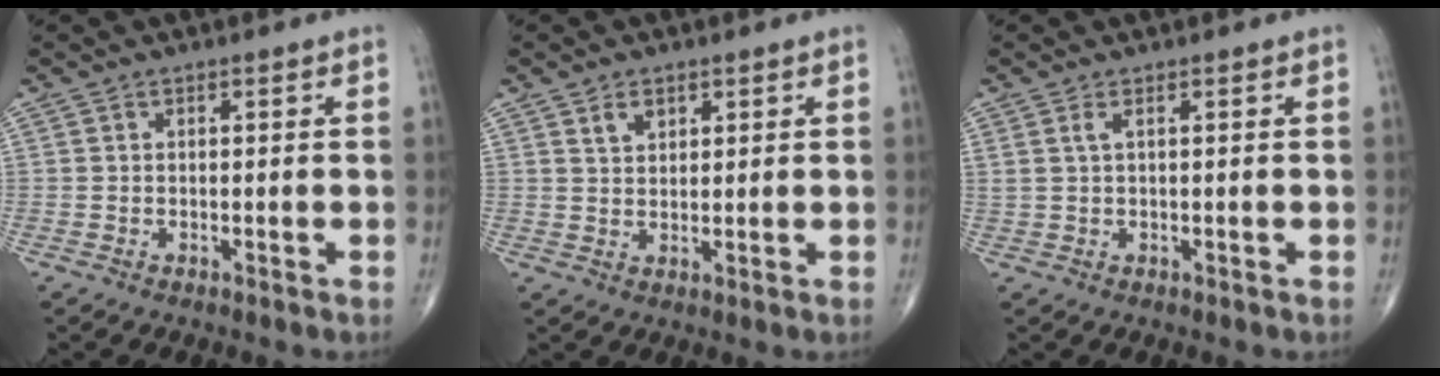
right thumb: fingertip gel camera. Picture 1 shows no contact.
{"total": 3.2, "force": [1.8, 2.0, 1.8], "torque": [-0.020, -0.011, 0.036]}
{"total": 1.5, "force": [0.7, 0.3, 1.3], "torque": [-0.038, 0.005, 0.021]}